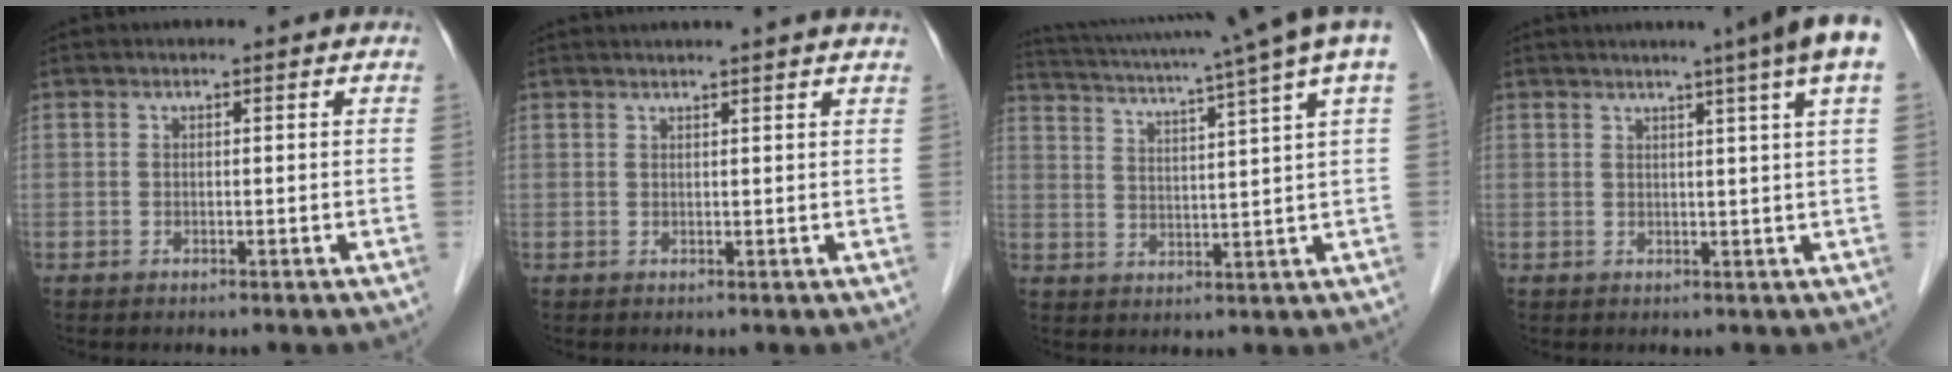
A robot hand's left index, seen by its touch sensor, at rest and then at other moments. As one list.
[{"total": 6.0, "force": [5.5, -0.8, 2.4], "torque": [-0.026, 0.023, 0.055]}, {"total": 16.1, "force": [12.6, -1.2, 9.8], "torque": [-0.173, -0.009, 0.163]}, {"total": 7.4, "force": [4.6, -1.1, 5.6], "torque": [-0.074, 0.010, 0.039]}]